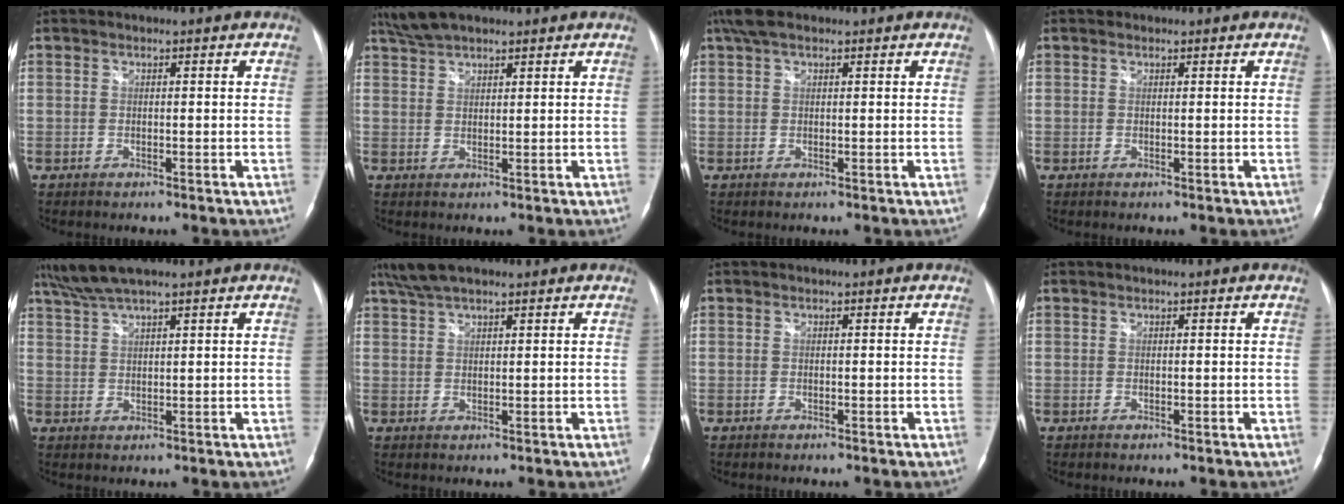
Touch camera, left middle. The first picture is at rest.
{"total": 5.3, "force": [4.4, 1.4, 2.6], "torque": [-0.062, 0.016, 0.085]}
{"total": 4.2, "force": [2.9, 1.5, 2.6], "torque": [-0.060, 0.025, 0.055]}
{"total": 0.6, "force": [0.4, 0.4, 0.0], "torque": [-0.003, 0.002, 0.004]}
{"total": 6.7, "force": [5.5, 0.6, 3.9], "torque": [-0.082, 0.031, 0.101]}
{"total": 5.8, "force": [4.6, 1.4, 3.3], "torque": [-0.072, 0.022, 0.085]}
{"total": 0.0}
{"total": 0.0}